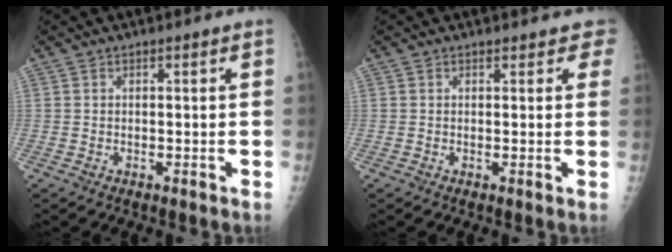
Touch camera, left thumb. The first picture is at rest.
{"total": 2.8, "force": [2.3, 1.4, 0.7], "torque": [0.024, -0.006, 0.011]}